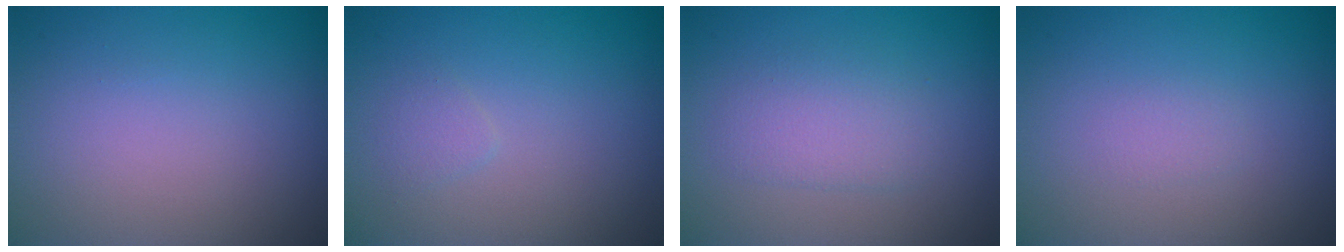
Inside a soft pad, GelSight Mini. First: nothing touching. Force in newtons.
{"total": 0.8, "press": 0.8, "slide": 0.0}
{"total": 2.3, "press": 2.2, "slide": 0.1}
{"total": 0.6, "press": 0.6, "slide": 0.1}